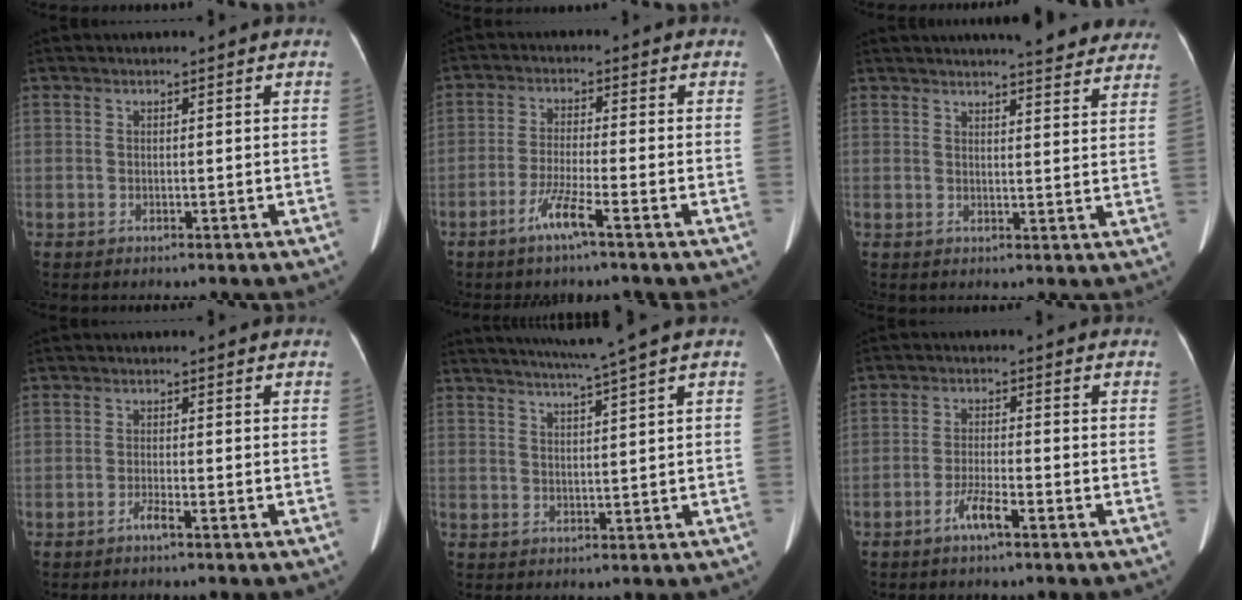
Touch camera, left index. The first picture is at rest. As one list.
[{"total": 4.9, "force": [-3.1, -0.6, 3.7], "torque": [-0.079, -0.011, -0.066]}, {"total": 13.5, "force": [12.2, 2.2, 5.3], "torque": [-0.046, -0.006, 0.126]}, {"total": 1.5, "force": [-1.2, -0.1, 0.8], "torque": [-0.021, -0.002, -0.025]}, {"total": 5.9, "force": [4.6, -1.8, 3.3], "torque": [-0.054, 0.003, 0.072]}, {"total": 3.8, "force": [-2.6, 0.3, 2.8], "torque": [-0.061, -0.004, -0.053]}]